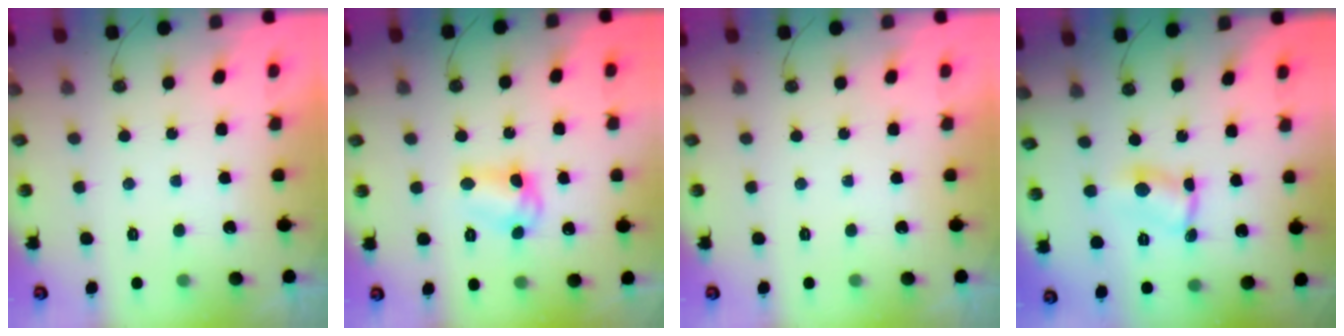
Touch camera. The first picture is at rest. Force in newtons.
{"total": 9.2, "press": 9.1, "slide": 0.8}
{"total": 0.0}
{"total": 2.4, "press": 2.4, "slide": 0.1}